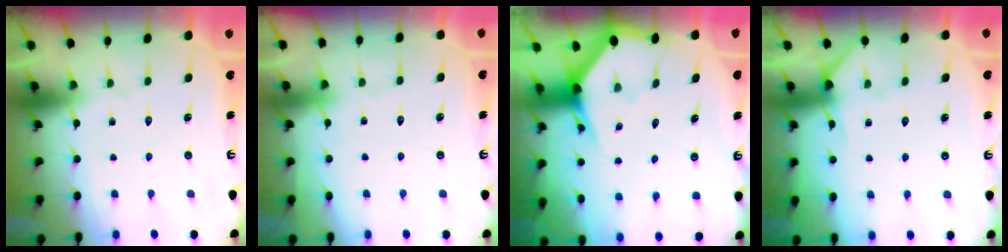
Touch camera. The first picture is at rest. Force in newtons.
{"total": 4.3, "press": 4.3, "slide": 0.6}
{"total": 2.9, "press": 2.9, "slide": 0.2}
{"total": 5.9, "press": 5.9, "slide": 0.5}